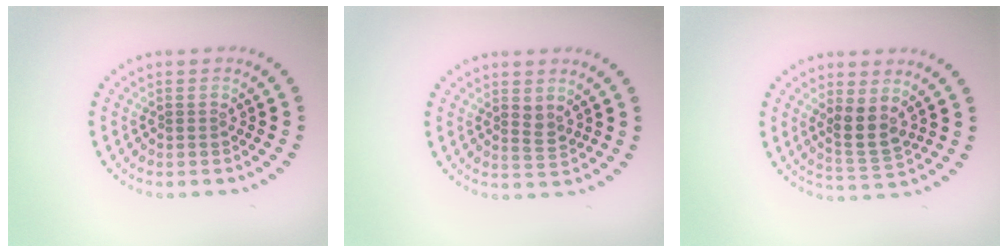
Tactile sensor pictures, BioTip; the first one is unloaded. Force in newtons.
{"total": 1.4, "press": 1.3, "slide": 0.5}
{"total": 2.8, "press": 2.6, "slide": 1.2}